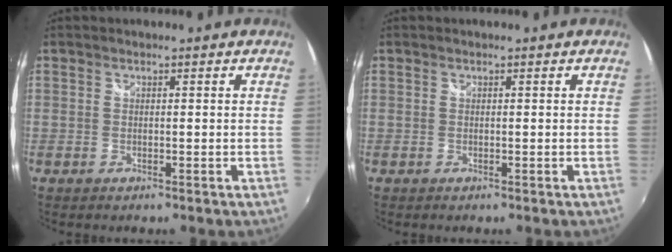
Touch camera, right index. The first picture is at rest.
{"total": 0.0}